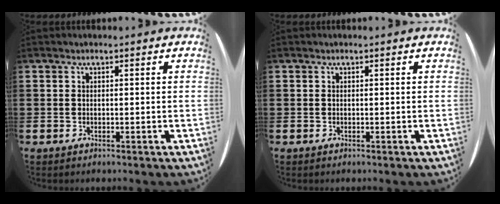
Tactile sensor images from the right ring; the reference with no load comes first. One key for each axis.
{"total": 0.0}